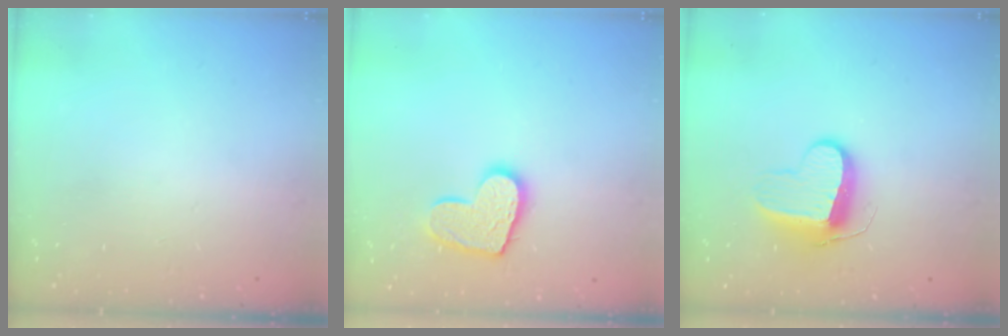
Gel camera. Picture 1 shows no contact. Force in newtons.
{"total": 11.6, "press": 11.6, "slide": 0.8}
{"total": 10.0, "press": 10.0, "slide": 0.5}